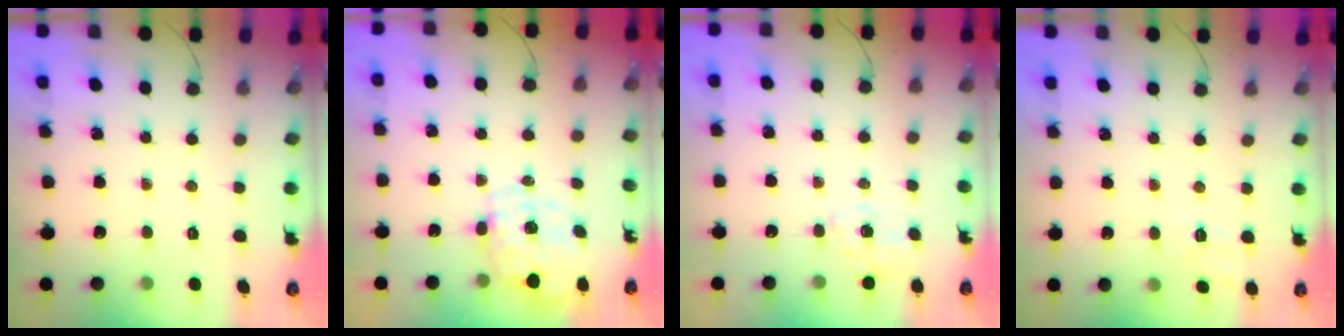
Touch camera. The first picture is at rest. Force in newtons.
{"total": 2.3, "press": 2.1, "slide": 1.1}
{"total": 1.5, "press": 1.1, "slide": 1.0}
{"total": 8.4, "press": 8.1, "slide": 2.3}